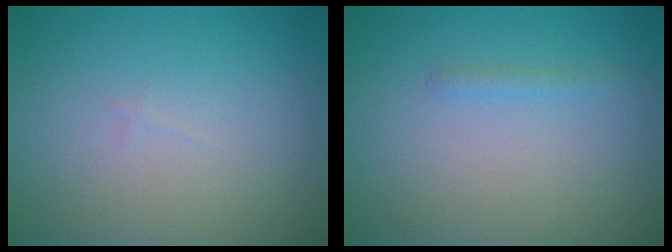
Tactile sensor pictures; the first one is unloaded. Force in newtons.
{"total": 0.7, "press": 0.7, "slide": 0.0}